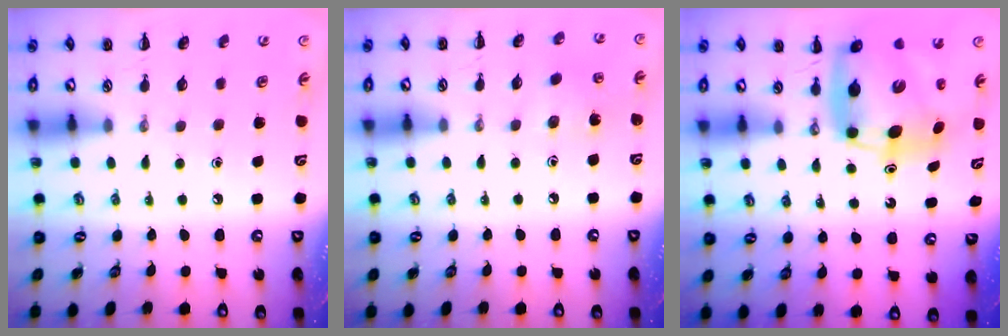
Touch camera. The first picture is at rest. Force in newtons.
{"total": 2.8, "press": 2.7, "slide": 0.8}
{"total": 9.1, "press": 8.8, "slide": 2.5}